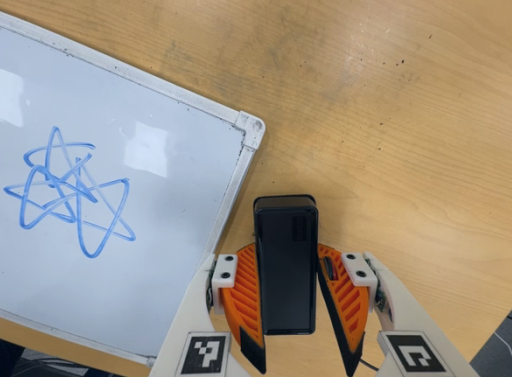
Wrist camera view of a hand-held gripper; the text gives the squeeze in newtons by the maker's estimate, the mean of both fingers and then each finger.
{"total": 0.0}